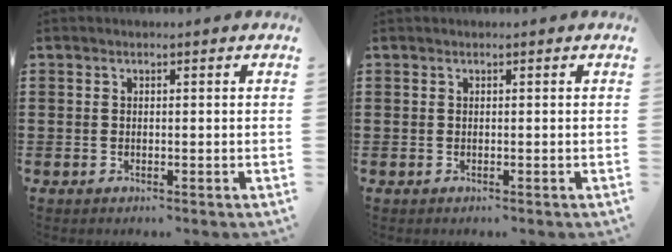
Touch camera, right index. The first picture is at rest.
{"total": 0.0}